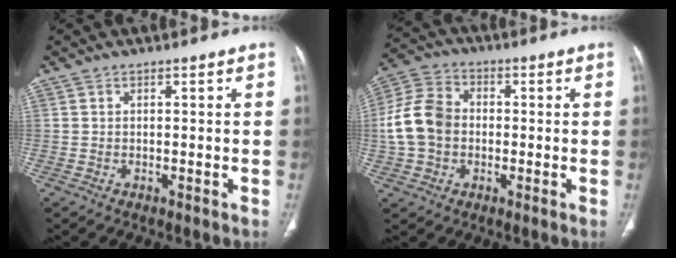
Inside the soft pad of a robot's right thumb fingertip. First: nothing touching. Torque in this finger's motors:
{"motor_torque": [0.90, 0.97, 0.61, -0.69, 0.25]}